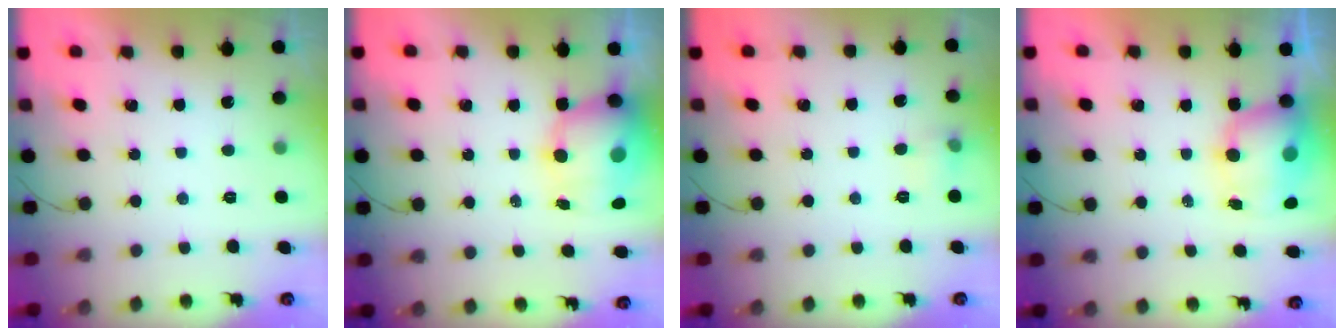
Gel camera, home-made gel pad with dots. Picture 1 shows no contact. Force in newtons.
{"total": 11.7, "press": 11.3, "slide": 3.1}
{"total": 5.3, "press": 5.1, "slide": 1.5}
{"total": 9.5, "press": 9.2, "slide": 2.6}